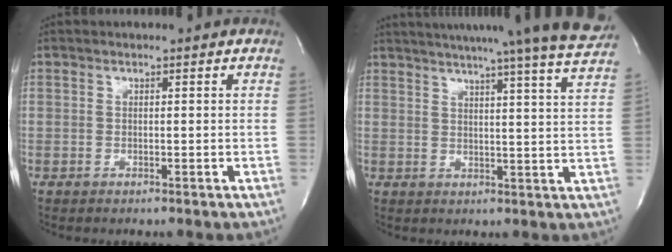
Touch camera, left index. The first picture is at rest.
{"total": 23.9, "force": [21.6, -1.5, 10.1], "torque": [-0.161, -0.054, 0.262]}